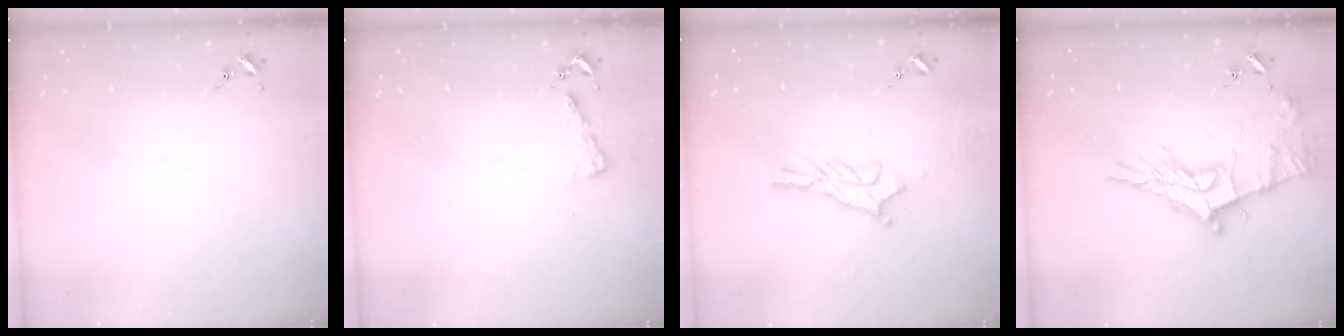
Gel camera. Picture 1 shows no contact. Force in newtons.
{"total": 4.6, "press": 4.6, "slide": 0.4}
{"total": 11.2, "press": 11.1, "slide": 0.7}
{"total": 16.2, "press": 16.1, "slide": 1.0}